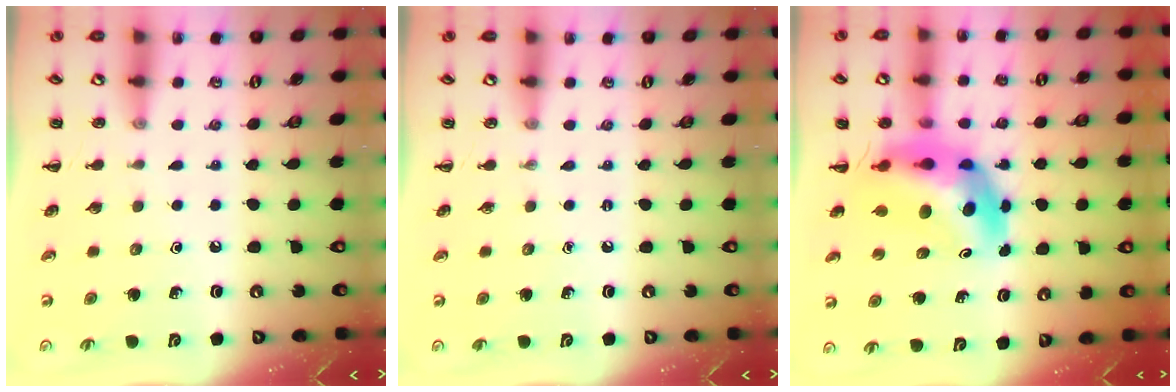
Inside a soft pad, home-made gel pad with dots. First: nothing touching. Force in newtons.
{"total": 0.0}
{"total": 11.0, "press": 10.4, "slide": 3.5}